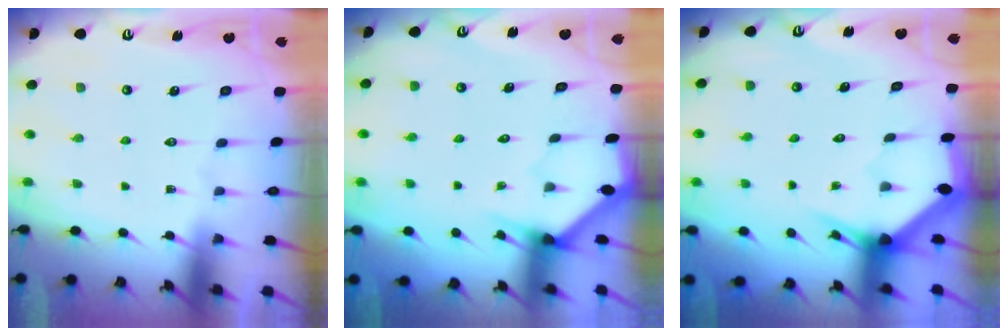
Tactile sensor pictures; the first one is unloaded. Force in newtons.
{"total": 2.9, "press": 2.9, "slide": 0.2}
{"total": 3.2, "press": 3.2, "slide": 0.0}